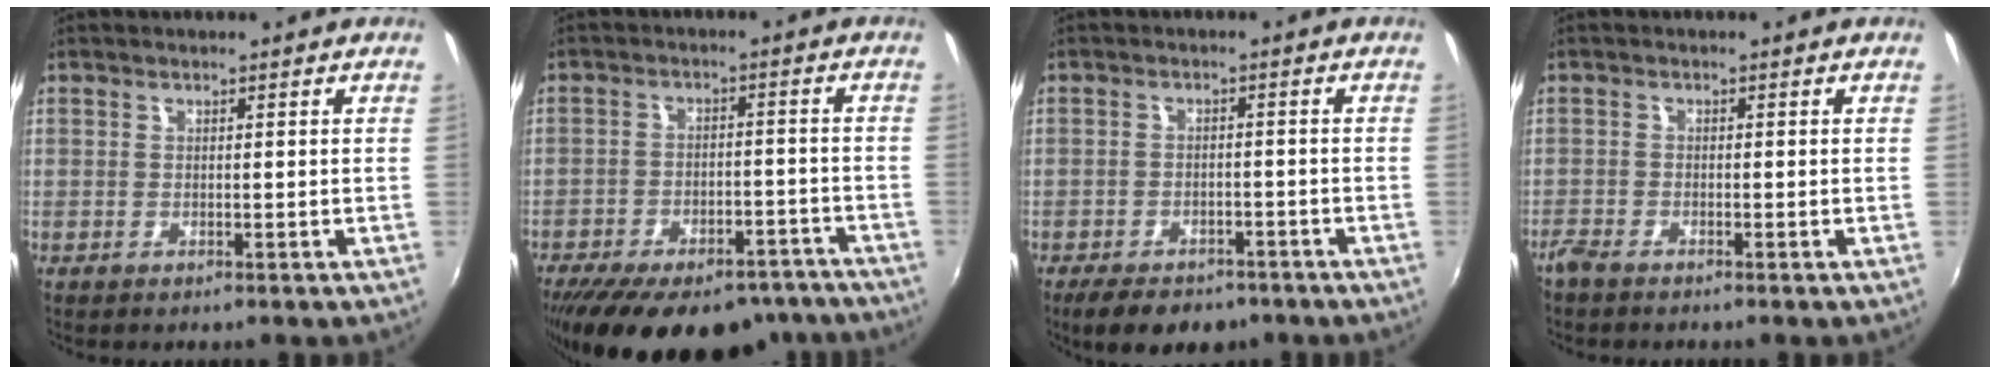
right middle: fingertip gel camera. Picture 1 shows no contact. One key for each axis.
{"total": 23.9, "fx": -18.8, "fy": 10.0, "fz": 10.9, "tx": -0.209, "ty": -0.002, "tz": -0.243}
{"total": 9.7, "fx": -7.2, "fy": 4.6, "fz": 4.6, "tx": -0.102, "ty": -0.012, "tz": -0.105}
{"total": 2.2, "fx": -2.0, "fy": 0.4, "fz": 0.7, "tx": -0.022, "ty": -0.008, "tz": -0.043}